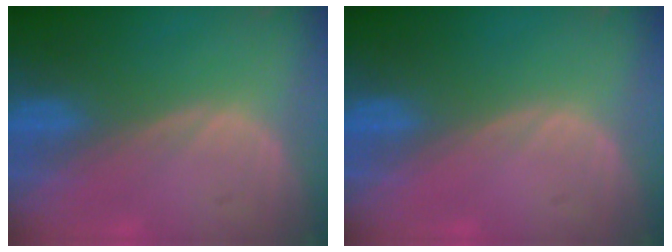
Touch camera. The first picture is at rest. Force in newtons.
{"total": 0.0}